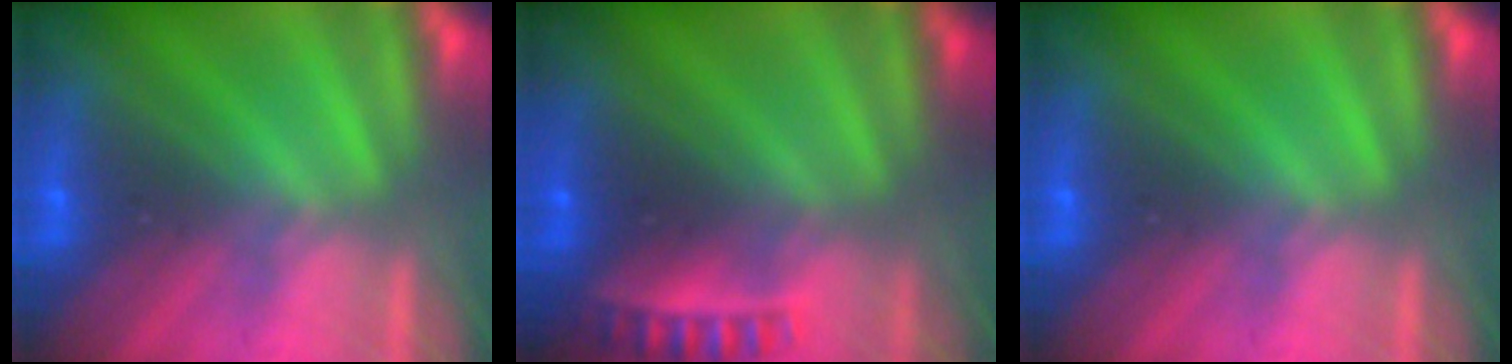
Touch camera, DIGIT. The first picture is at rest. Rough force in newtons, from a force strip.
{"total": 2.4}
{"total": 0.0}